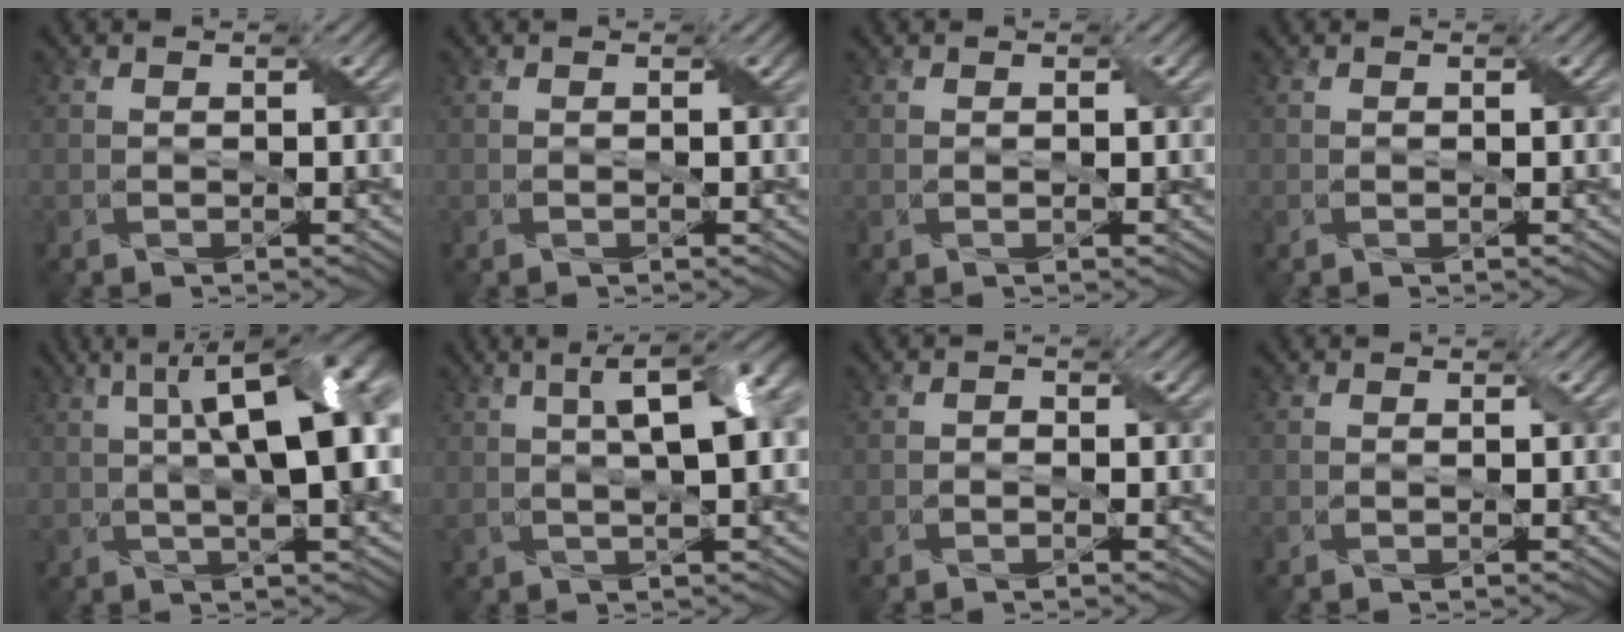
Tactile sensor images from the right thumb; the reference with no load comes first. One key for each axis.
{"total": 0.0}
{"total": 0.7, "fx": 0.2, "fy": 0.3, "fz": 0.6, "tx": -0.010, "ty": 0.000, "tz": 0.003}
{"total": 0.0}
{"total": 14.3, "fx": 2.4, "fy": 5.0, "fz": 13.1, "tx": -0.184, "ty": 0.024, "tz": 0.026}
{"total": 10.3, "fx": 2.7, "fy": 3.1, "fz": 9.4, "tx": -0.141, "ty": 0.024, "tz": 0.032}
{"total": 1.5, "fx": -0.2, "fy": 1.0, "fz": 1.1, "tx": -0.014, "ty": -0.001, "tz": -0.004}
{"total": 0.7, "fx": 0.2, "fy": 0.2, "fz": 0.6, "tx": -0.011, "ty": 0.000, "tz": 0.004}